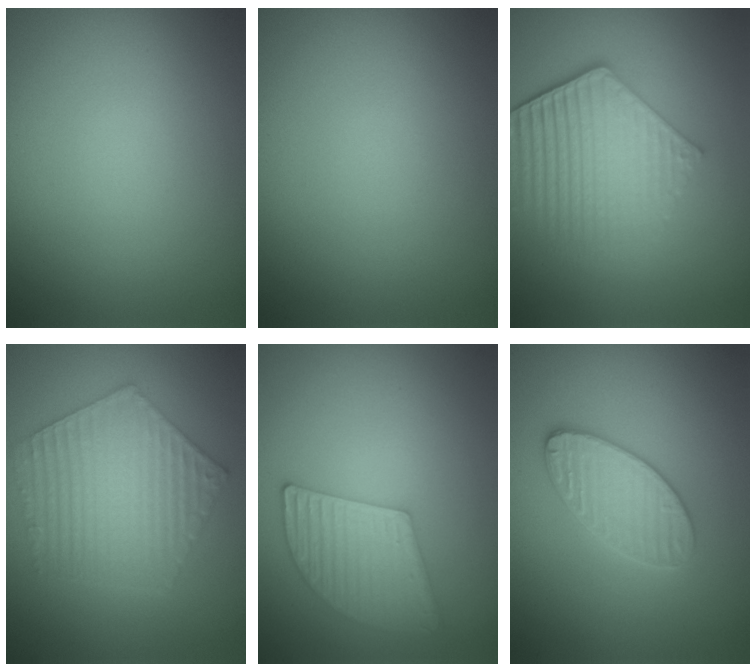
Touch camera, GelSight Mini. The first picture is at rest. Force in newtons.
{"total": 0.0}
{"total": 5.8, "press": 4.3, "slide": 3.9}
{"total": 6.2, "press": 4.8, "slide": 4.0}
{"total": 5.2, "press": 4.4, "slide": 2.6}
{"total": 3.5, "press": 3.5, "slide": 0.6}